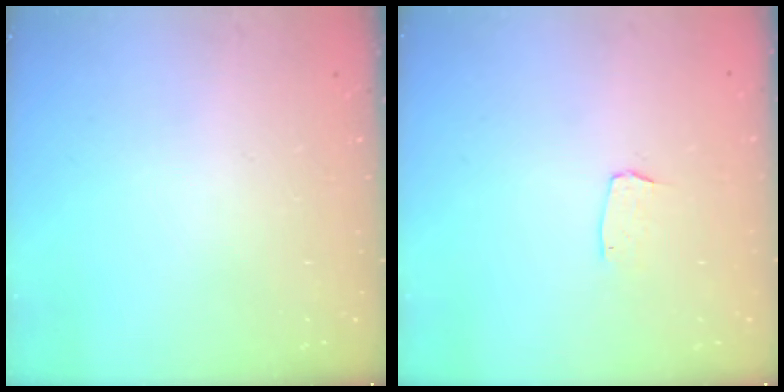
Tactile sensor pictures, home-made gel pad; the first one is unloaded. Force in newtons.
{"total": 3.6, "press": 3.6, "slide": 0.3}